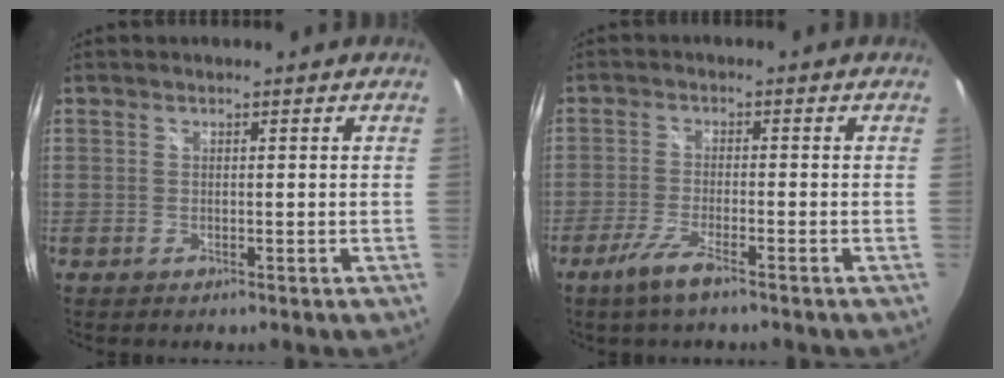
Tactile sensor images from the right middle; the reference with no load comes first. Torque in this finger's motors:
{"motor_torque": [0.66, -0.63, 0.03, 0.06]}